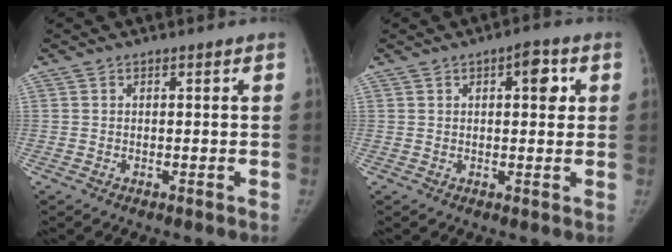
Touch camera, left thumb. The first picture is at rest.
{"total": 4.7, "force": [1.4, 2.2, 3.9], "torque": [-0.036, 0.001, 0.014]}